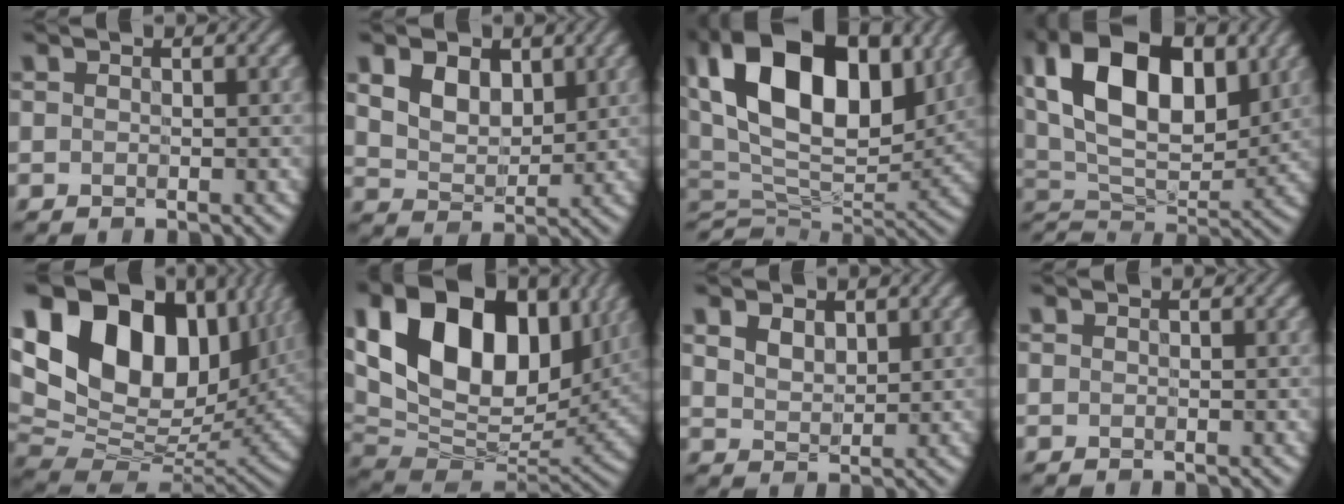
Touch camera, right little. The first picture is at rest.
{"total": 4.5, "force": [1.6, 3.1, 2.7], "torque": [-0.063, -0.014, 0.023]}
{"total": 17.0, "force": [6.4, 9.8, 12.3], "torque": [-0.214, 0.036, 0.098]}
{"total": 14.4, "force": [4.8, 8.0, 11.0], "torque": [-0.181, 0.023, 0.065]}
{"total": 18.3, "force": [7.4, 11.3, 12.4], "torque": [-0.233, 0.046, 0.121]}
{"total": 16.7, "force": [5.4, 10.8, 11.5], "torque": [-0.206, 0.021, 0.088]}
{"total": 2.6, "force": [1.1, 1.8, 1.6], "torque": [-0.040, -0.003, 0.014]}
{"total": 0.0}